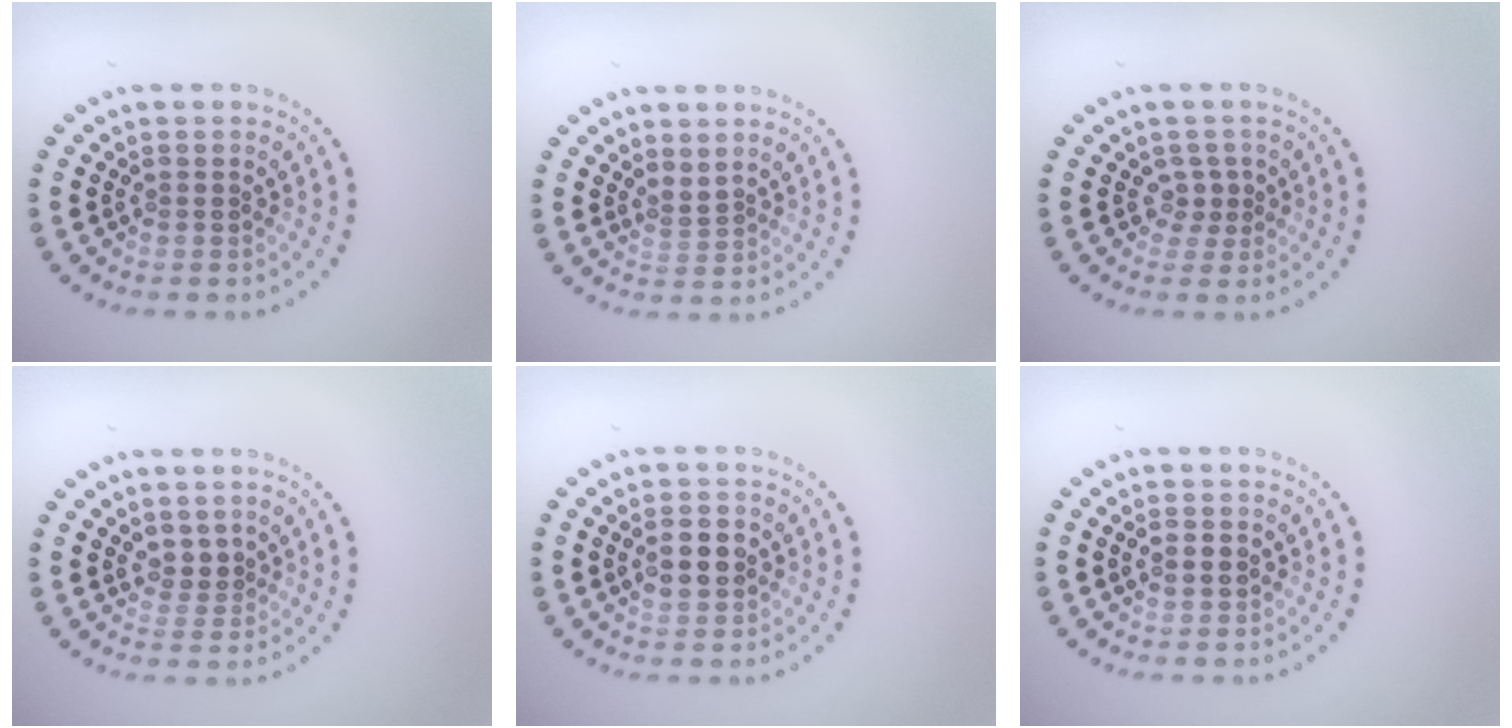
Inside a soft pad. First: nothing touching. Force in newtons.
{"total": 1.0, "press": 0.4, "slide": 0.9}
{"total": 1.5, "press": 1.0, "slide": 1.2}
{"total": 1.6, "press": 1.3, "slide": 0.9}
{"total": 2.8, "press": 2.8, "slide": 0.0}
{"total": 1.3, "press": 1.3, "slide": 0.1}